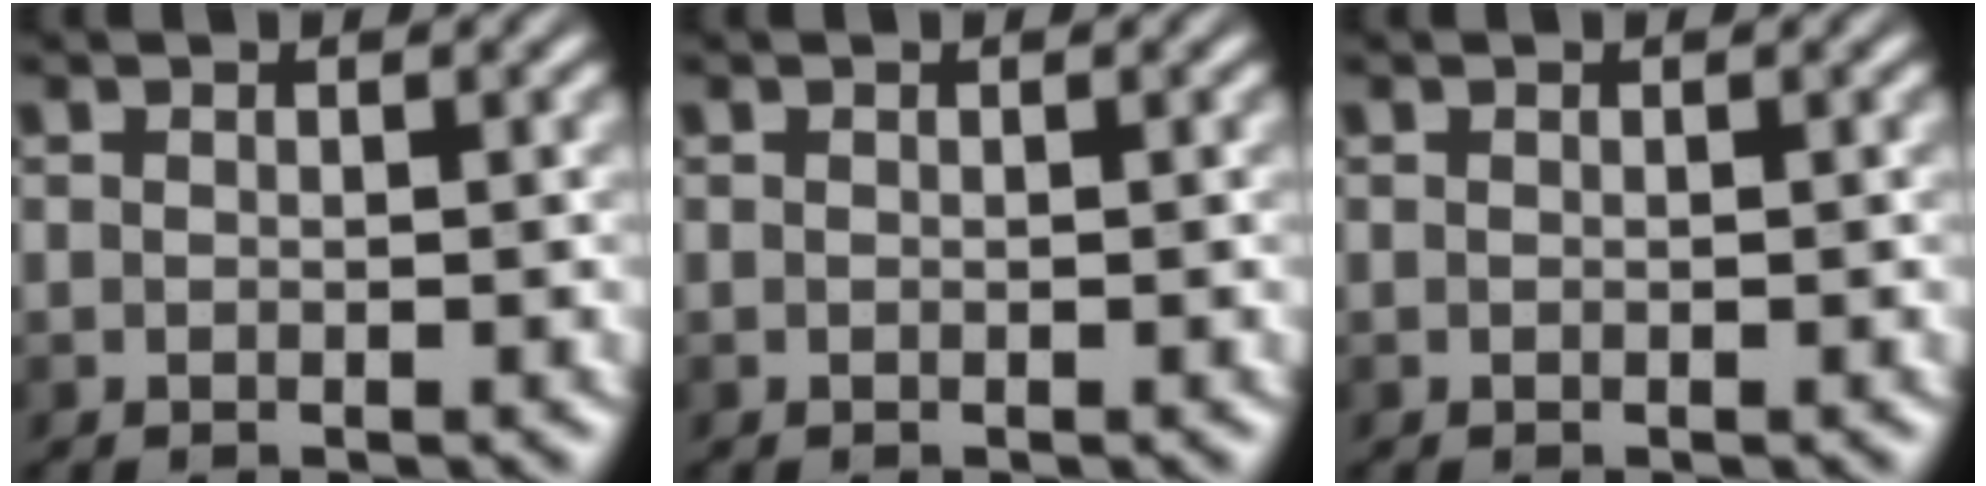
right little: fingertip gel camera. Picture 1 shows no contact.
{"total": 0.0}
{"total": 0.0}